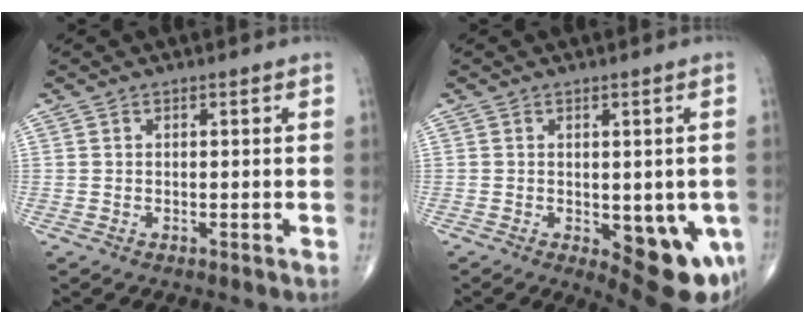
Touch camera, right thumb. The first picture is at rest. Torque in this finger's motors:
{"motor_torque": [0.06, 0.75, 0.01, -0.25, 0.23]}